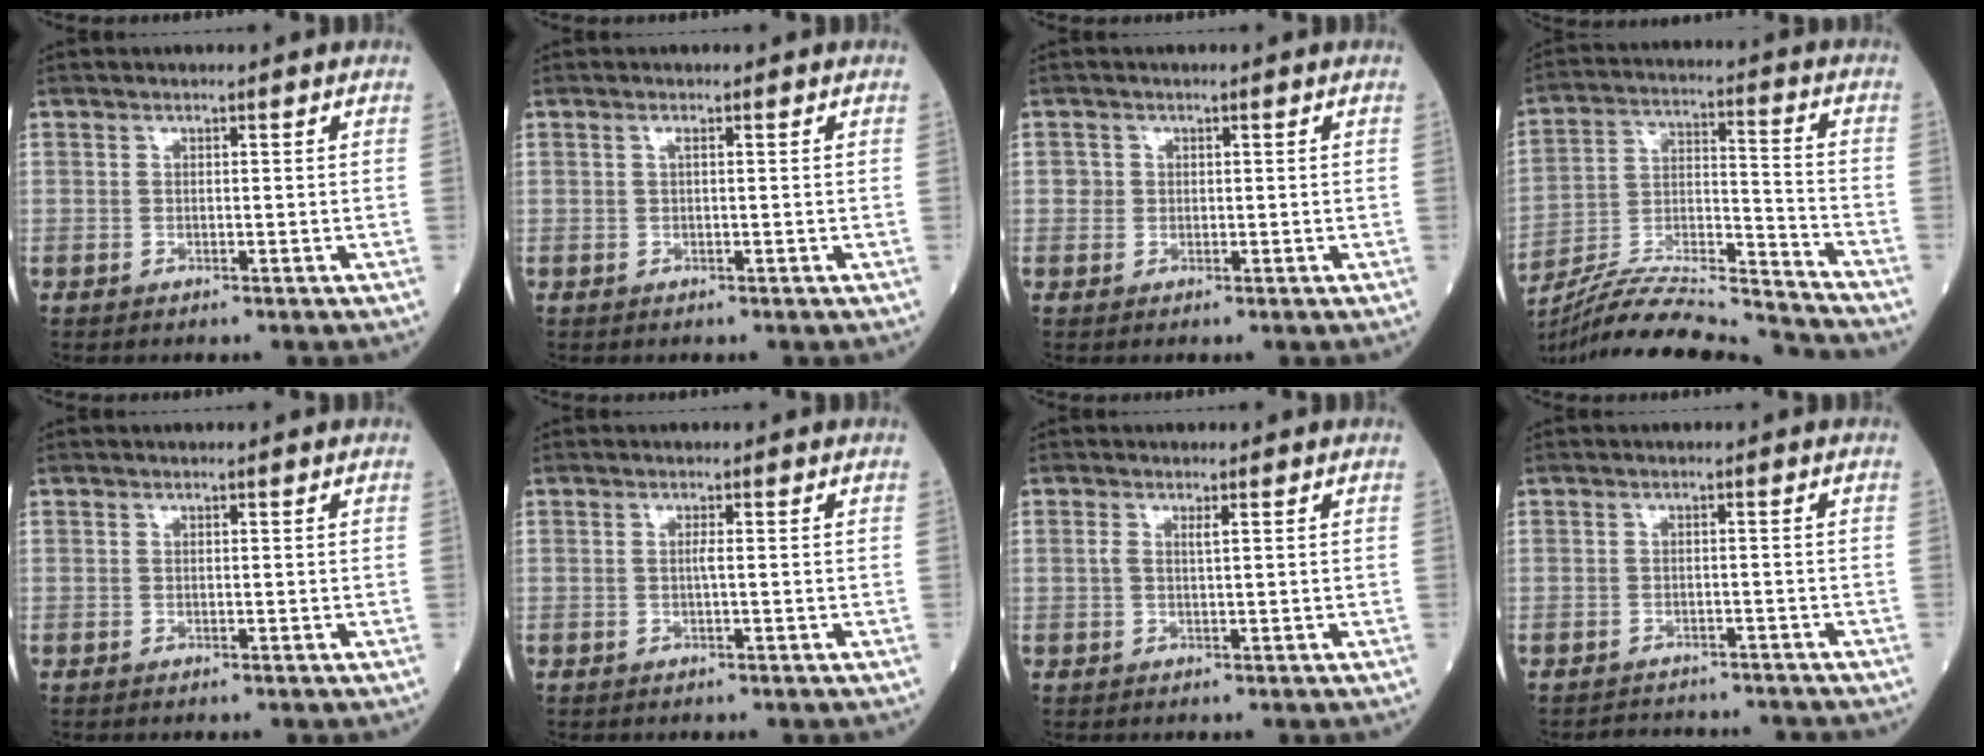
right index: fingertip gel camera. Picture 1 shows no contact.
{"total": 0.5, "force": [0.2, 0.0, 0.5], "torque": [-0.012, 0.000, 0.003]}
{"total": 1.5, "force": [0.3, 1.4, 0.2], "torque": [0.005, 0.002, 0.000]}
{"total": 20.1, "force": [-19.2, -0.5, 5.9], "torque": [-0.128, 0.001, -0.319]}
{"total": 0.0}
{"total": 0.7, "force": [-0.1, -0.2, 0.7], "torque": [-0.013, -0.001, -0.003]}
{"total": 1.3, "force": [0.5, 0.1, 1.2], "torque": [-0.035, 0.006, 0.009]}
{"total": 6.5, "force": [-6.3, 1.3, 0.6], "torque": [-0.005, 0.005, -0.078]}